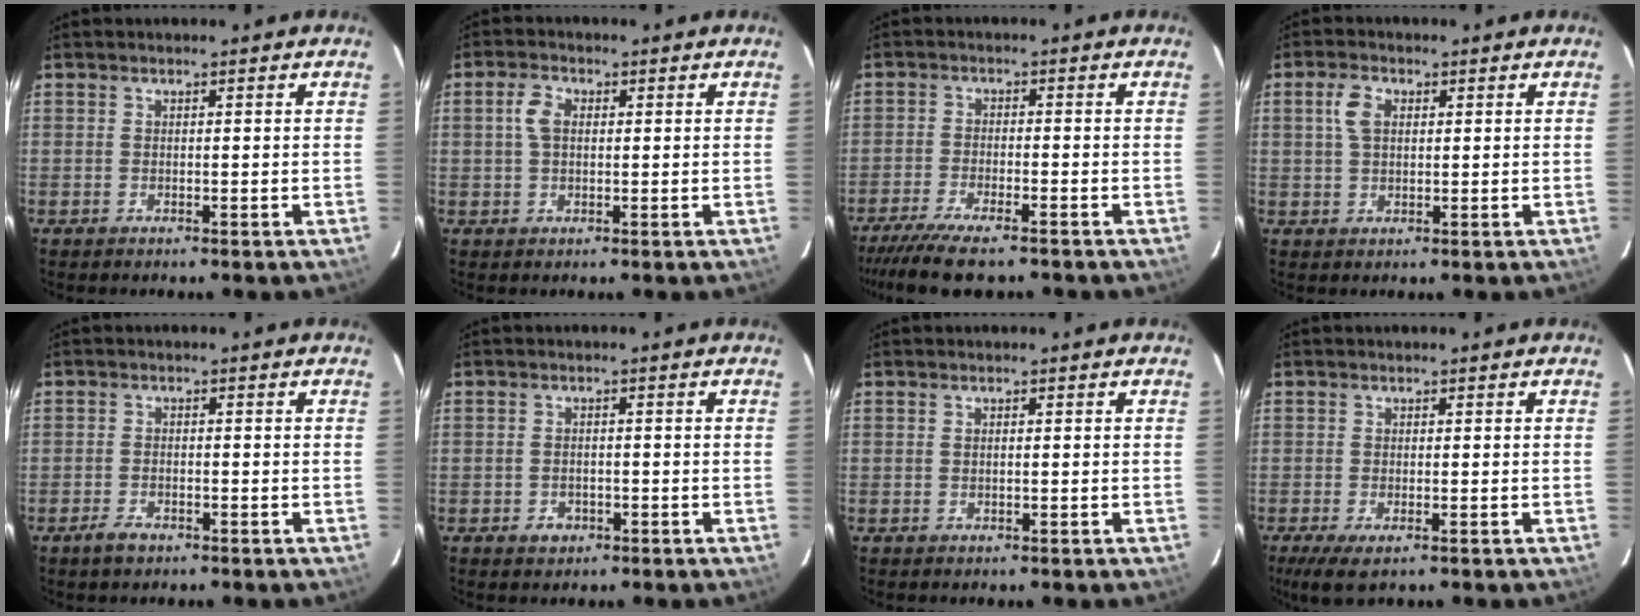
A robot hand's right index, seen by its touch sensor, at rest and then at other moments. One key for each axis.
{"total": 3.7, "fx": 0.6, "fy": 2.4, "fz": 2.7, "tx": -0.056, "ty": 0.010, "tz": 0.011}
{"total": 10.1, "fx": -8.3, "fy": 1.8, "fz": 5.4, "tx": -0.132, "ty": -0.033, "tz": -0.146}
{"total": 4.3, "fx": 1.2, "fy": 2.7, "fz": 3.1, "tx": -0.060, "ty": 0.010, "tz": 0.023}
{"total": 2.9, "fx": -2.0, "fy": 1.3, "fz": 1.5, "tx": -0.040, "ty": -0.003, "tz": -0.038}
{"total": 2.6, "fx": -1.3, "fy": 2.1, "fz": 1.0, "tx": -0.020, "ty": 0.002, "tz": -0.014}
{"total": 0.5, "fx": 0.0, "fy": 0.2, "fz": 0.5, "tx": -0.009, "ty": 0.001, "tz": -0.001}
{"total": 4.5, "fx": -2.4, "fy": 1.3, "fz": 3.6, "tx": -0.073, "ty": -0.020, "tz": -0.037}